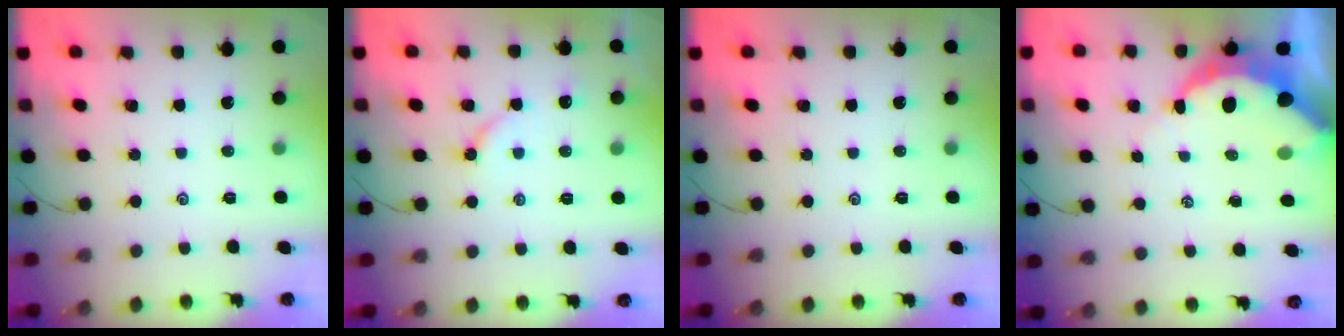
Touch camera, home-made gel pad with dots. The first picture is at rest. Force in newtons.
{"total": 5.1, "press": 5.1, "slide": 0.6}
{"total": 0.0}
{"total": 10.1, "press": 10.0, "slide": 1.0}